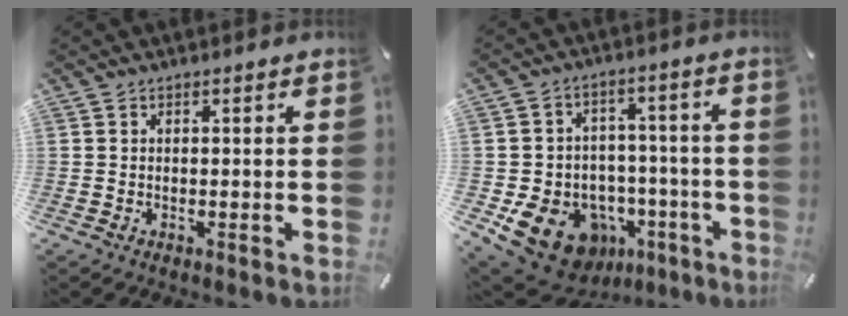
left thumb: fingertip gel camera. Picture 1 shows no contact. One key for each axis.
{"total": 15.0, "fx": -6.7, "fy": 11.9, "fz": 6.4, "tx": -0.100, "ty": 0.034, "tz": -0.098}